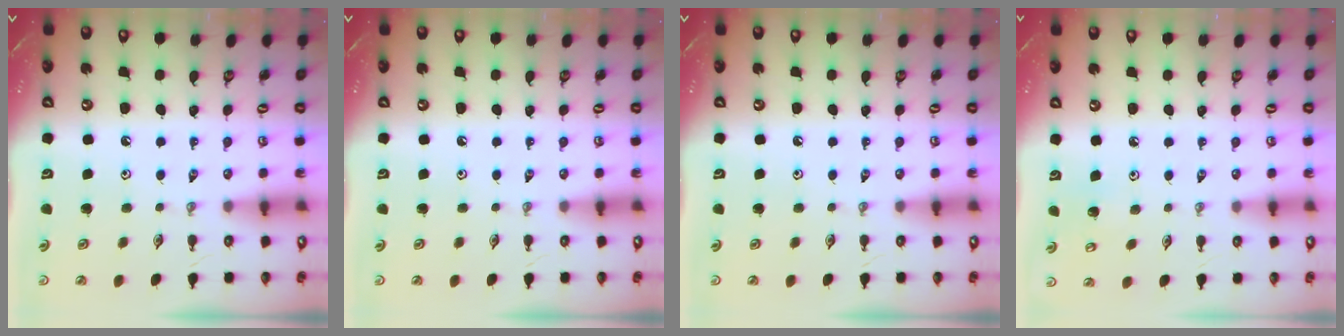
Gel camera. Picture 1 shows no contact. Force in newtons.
{"total": 0.0}
{"total": 0.0}
{"total": 5.0, "press": 4.9, "slide": 0.4}